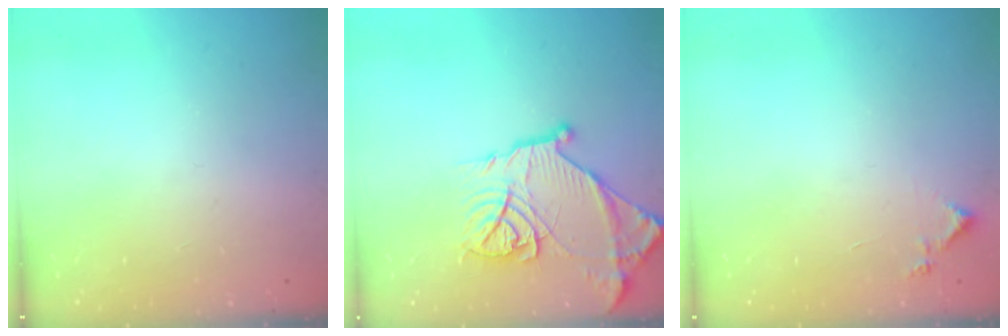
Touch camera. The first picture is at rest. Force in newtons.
{"total": 18.2, "press": 18.2, "slide": 1.4}
{"total": 4.9, "press": 4.8, "slide": 0.5}